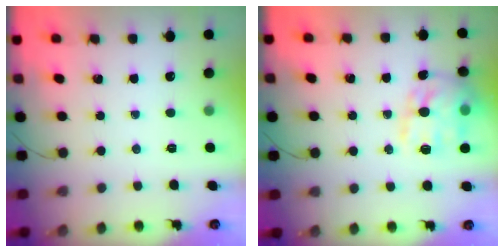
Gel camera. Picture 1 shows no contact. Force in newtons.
{"total": 16.9, "press": 16.8, "slide": 1.2}